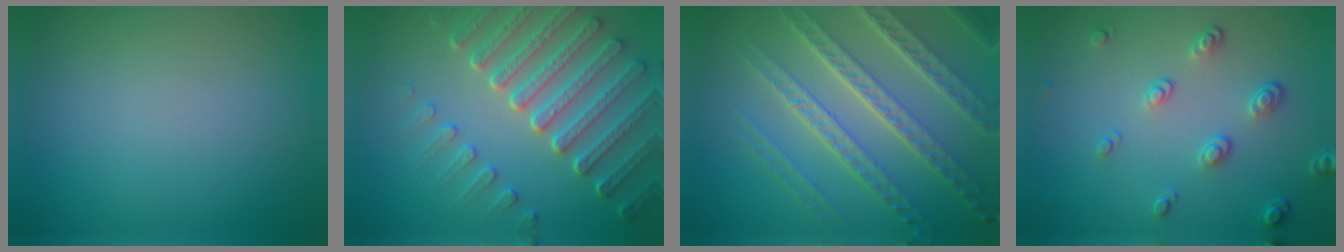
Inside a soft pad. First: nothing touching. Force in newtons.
{"total": 7.6, "press": 5.7, "slide": 5.1}
{"total": 7.8, "press": 5.4, "slide": 5.6}
{"total": 2.6, "press": 1.7, "slide": 2.0}